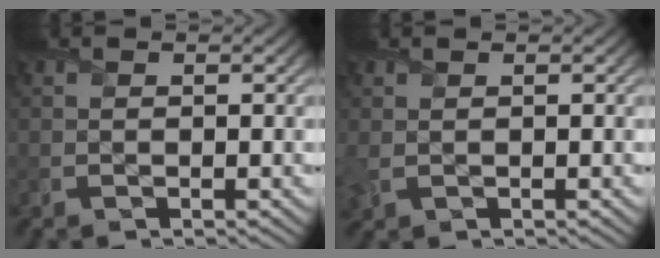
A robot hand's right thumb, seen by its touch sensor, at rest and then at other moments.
{"total": 1.5, "force": [0.3, 0.9, 1.2], "torque": [-0.041, -0.001, 0.005]}